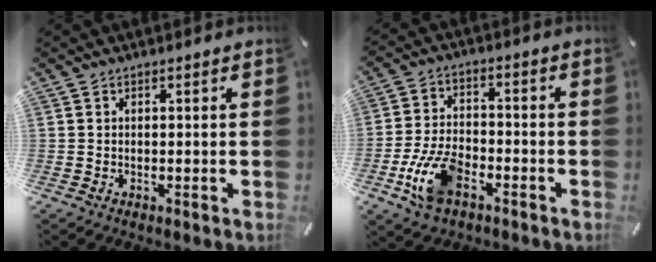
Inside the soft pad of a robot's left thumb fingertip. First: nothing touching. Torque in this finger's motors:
{"motor_torque": [1.23, 1.70, 1.02, 0.67, 0.09]}